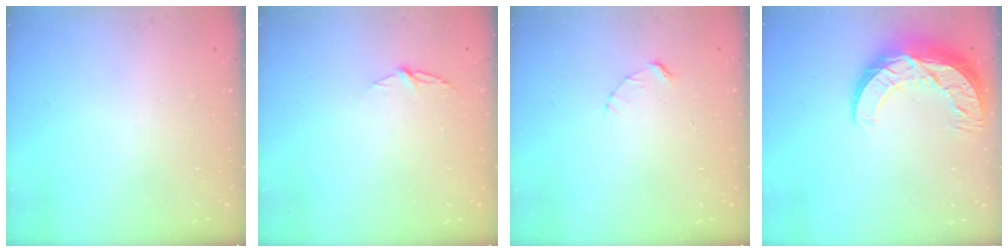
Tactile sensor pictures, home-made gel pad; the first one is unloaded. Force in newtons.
{"total": 4.8, "press": 4.8, "slide": 0.5}
{"total": 2.7, "press": 2.7, "slide": 0.3}
{"total": 13.5, "press": 13.5, "slide": 0.8}